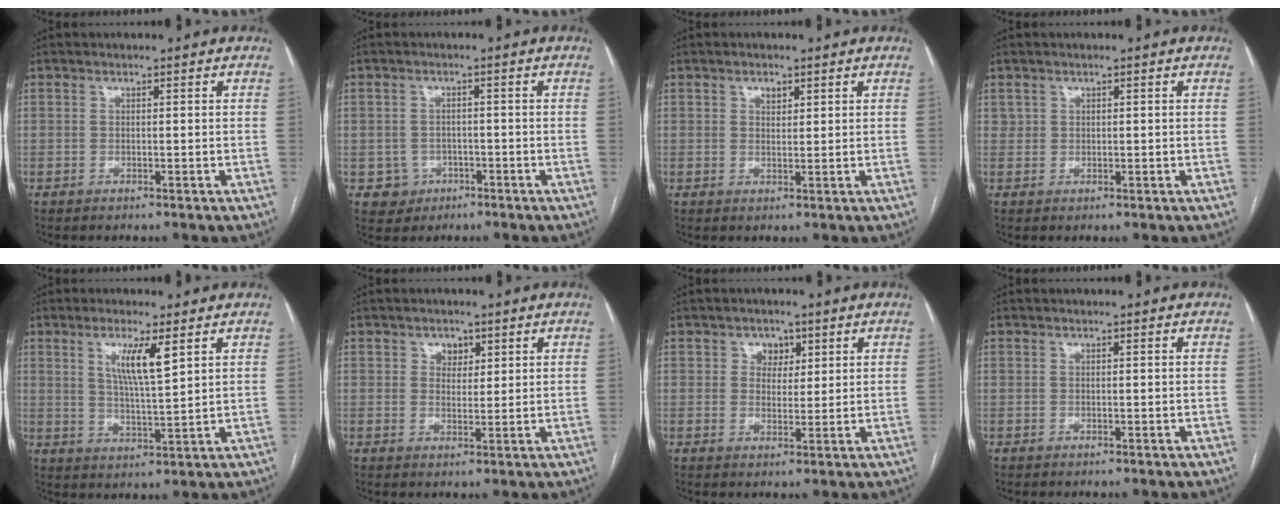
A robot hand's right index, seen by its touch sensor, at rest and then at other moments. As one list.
[{"total": 3.6, "force": [-1.4, 3.3, 0.0], "torque": [0.010, 0.014, -0.018]}, {"total": 2.2, "force": [1.2, 1.5, 1.1], "torque": [-0.018, 0.001, 0.019]}, {"total": 1.1, "force": [0.5, 0.9, 0.2], "torque": [0.002, 0.003, 0.009]}, {"total": 6.6, "force": [3.0, 0.4, 5.8], "torque": [-0.109, -0.008, 0.055]}, {"total": 2.8, "force": [1.4, 2.1, 1.3], "torque": [-0.016, 0.003, 0.023]}, {"total": 3.4, "force": [1.5, 2.7, 1.4], "torque": [-0.017, 0.006, 0.024]}, {"total": 0.0}]